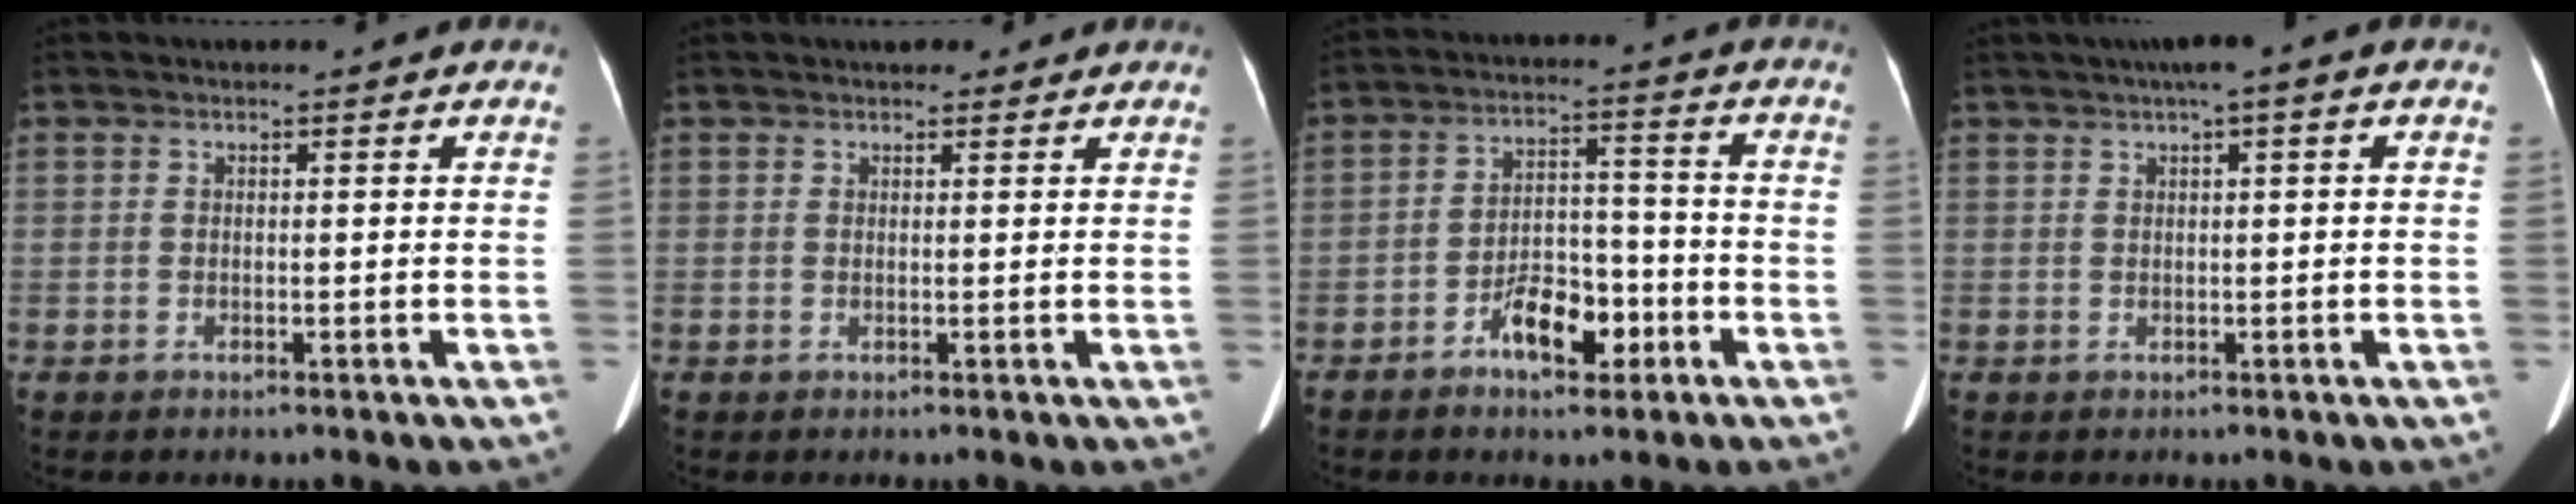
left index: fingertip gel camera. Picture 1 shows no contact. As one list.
[{"total": 2.6, "force": [2.1, 1.2, 0.9], "torque": [-0.006, 0.013, 0.026]}, {"total": 7.7, "force": [-4.0, 4.1, 5.2], "torque": [-0.090, 0.023, -0.063]}, {"total": 3.7, "force": [1.7, 0.2, 3.2], "torque": [-0.053, 0.021, 0.023]}]